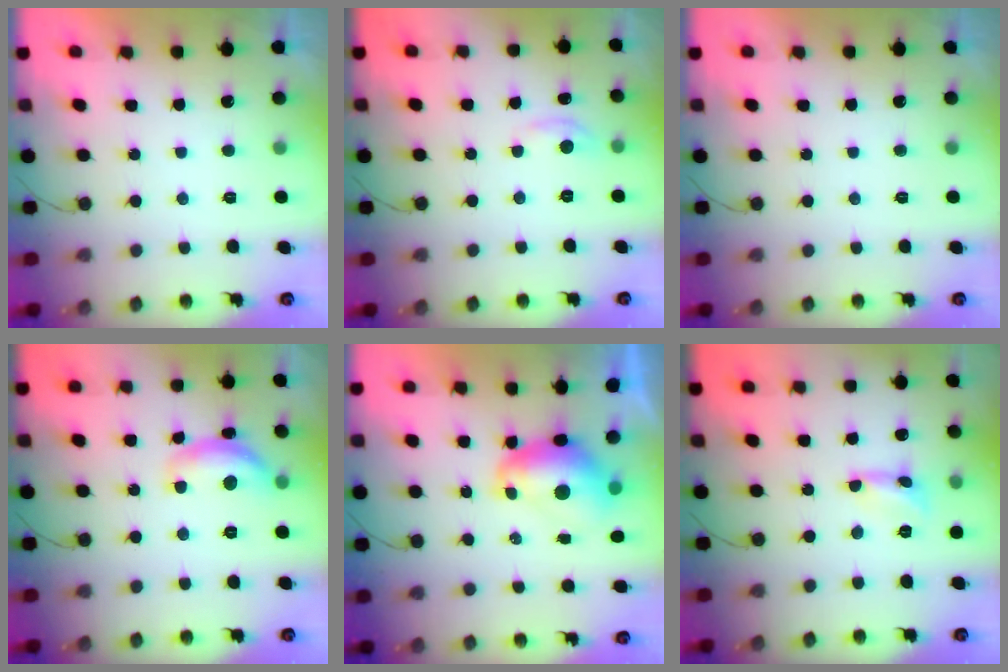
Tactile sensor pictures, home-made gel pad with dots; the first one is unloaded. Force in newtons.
{"total": 3.3, "press": 3.2, "slide": 0.4}
{"total": 0.0}
{"total": 12.1, "press": 12.1, "slide": 0.6}
{"total": 8.3, "press": 8.2, "slide": 0.9}
{"total": 2.4, "press": 2.4, "slide": 0.2}